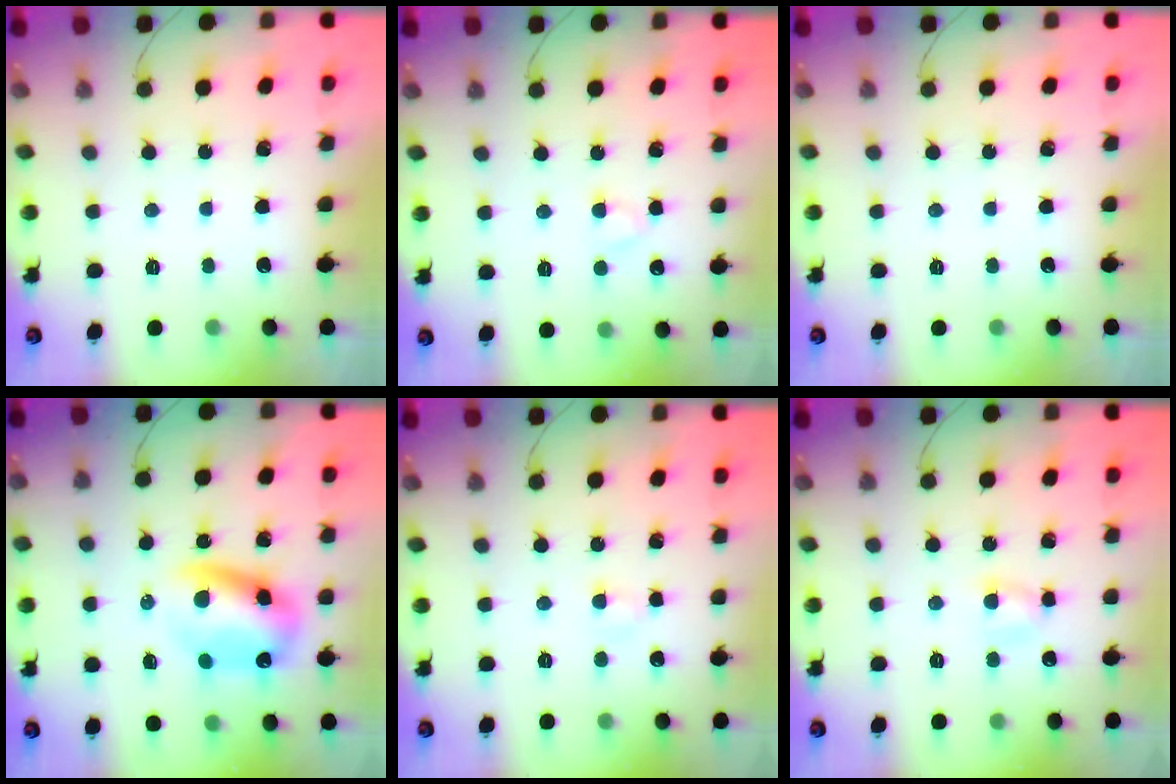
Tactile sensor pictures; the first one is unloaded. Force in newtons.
{"total": 2.1, "press": 1.9, "slide": 0.9}
{"total": 0.0}
{"total": 10.6, "press": 10.4, "slide": 2.5}
{"total": 2.6, "press": 2.4, "slide": 0.9}
{"total": 4.5, "press": 4.4, "slide": 0.8}